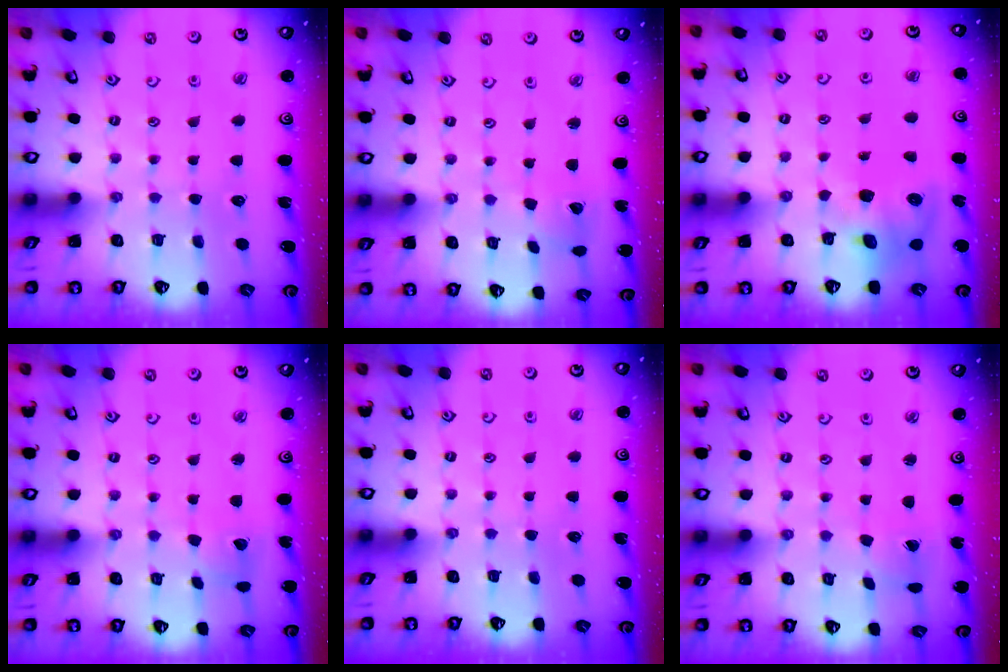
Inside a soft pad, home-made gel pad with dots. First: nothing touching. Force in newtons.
{"total": 2.8, "press": 2.8, "slide": 0.4}
{"total": 8.6, "press": 8.5, "slide": 1.5}
{"total": 3.1, "press": 3.1, "slide": 0.4}
{"total": 0.0}
{"total": 1.7, "press": 1.7, "slide": 0.1}